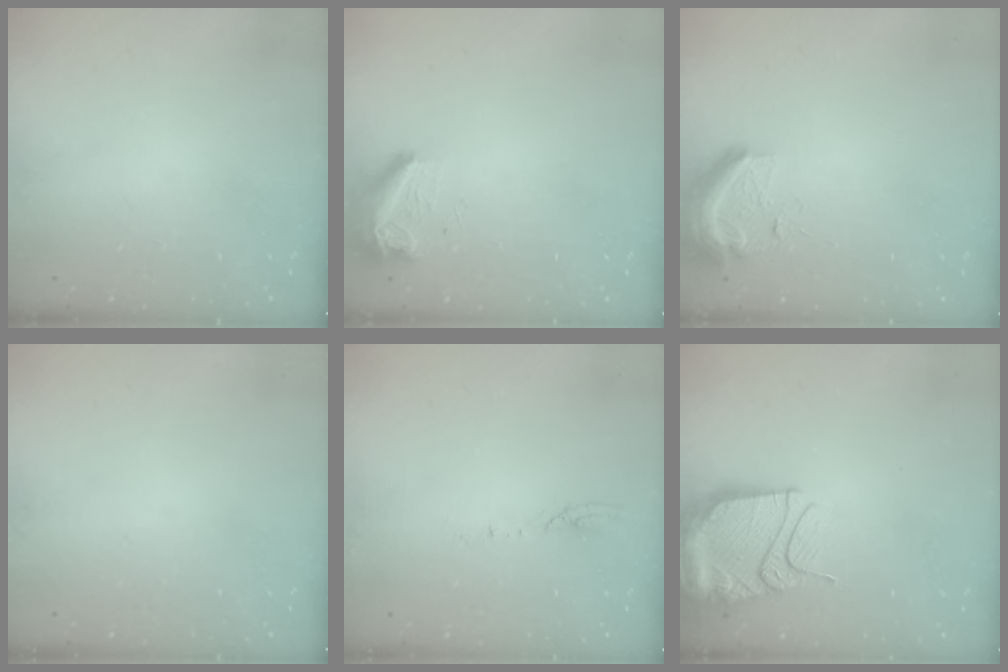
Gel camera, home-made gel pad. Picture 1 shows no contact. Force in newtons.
{"total": 9.6, "press": 8.7, "slide": 4.2}
{"total": 9.1, "press": 8.9, "slide": 1.9}
{"total": 0.0}
{"total": 5.5, "press": 5.4, "slide": 0.7}
{"total": 22.2, "press": 17.0, "slide": 14.3}